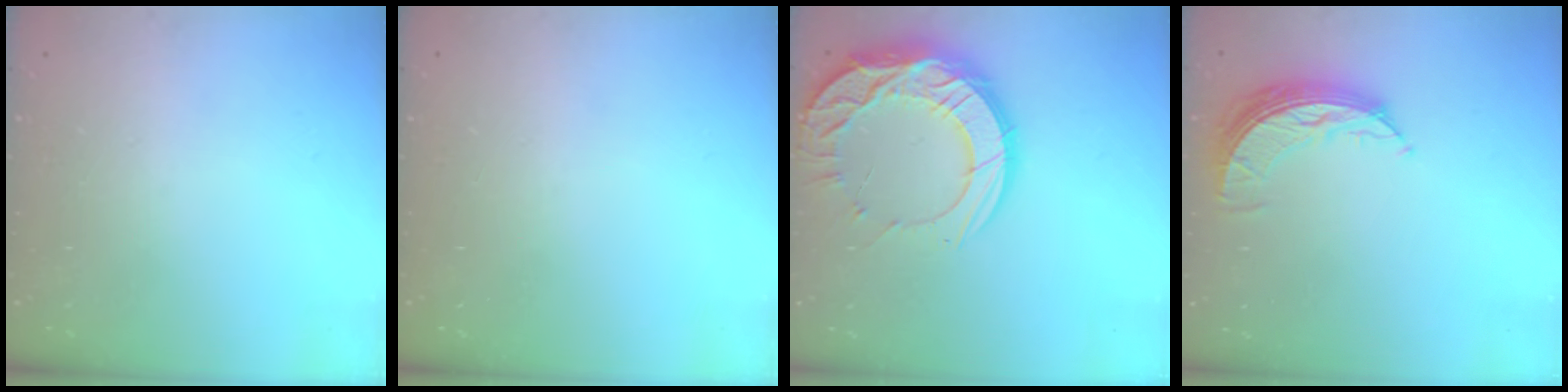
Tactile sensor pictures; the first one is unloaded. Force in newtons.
{"total": 0.0}
{"total": 18.6, "press": 18.6, "slide": 1.4}
{"total": 8.4, "press": 8.4, "slide": 0.7}